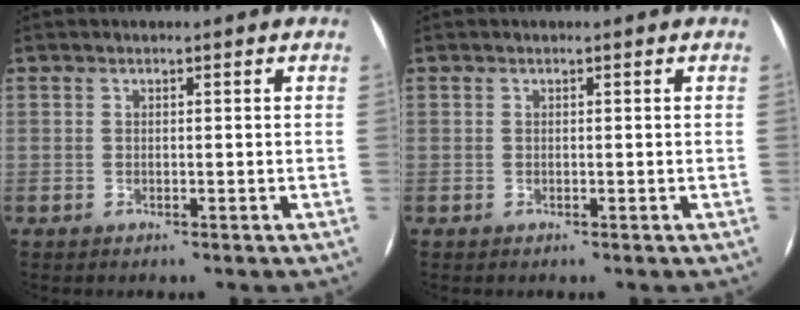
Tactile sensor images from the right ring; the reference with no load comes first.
{"total": 0.0}